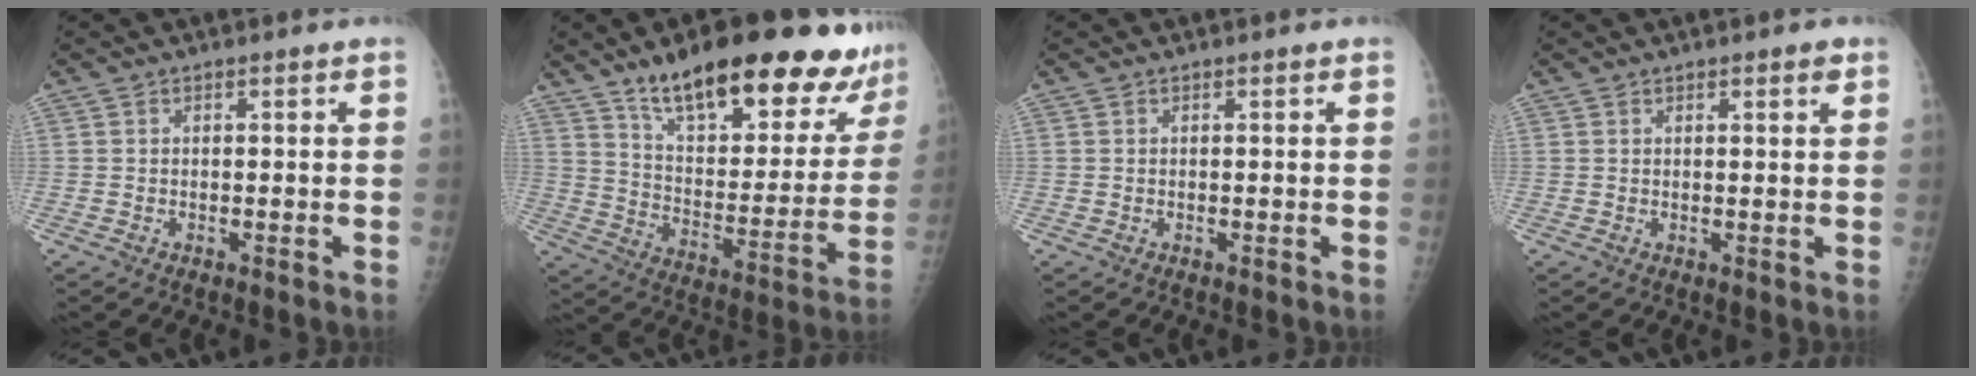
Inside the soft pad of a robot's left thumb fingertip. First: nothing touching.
{"total": 28.2, "force": [20.0, 9.3, 17.6], "torque": [-0.212, -0.076, 0.297]}
{"total": 0.0}
{"total": 1.8, "force": [1.2, 0.4, 1.4], "torque": [-0.015, -0.004, 0.014]}